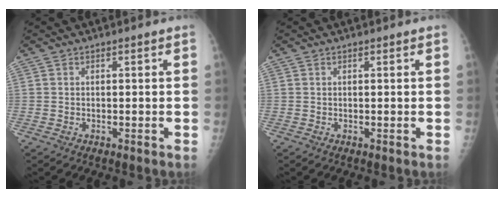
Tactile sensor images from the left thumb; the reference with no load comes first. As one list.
[{"total": 0.0}]